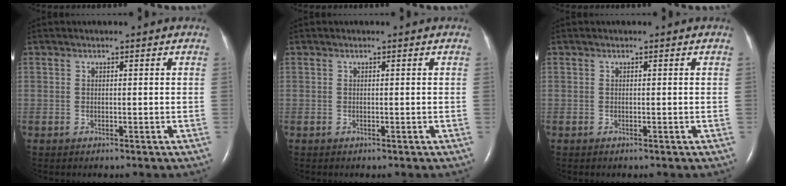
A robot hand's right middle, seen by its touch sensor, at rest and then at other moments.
{"total": 0.0}
{"total": 0.0}